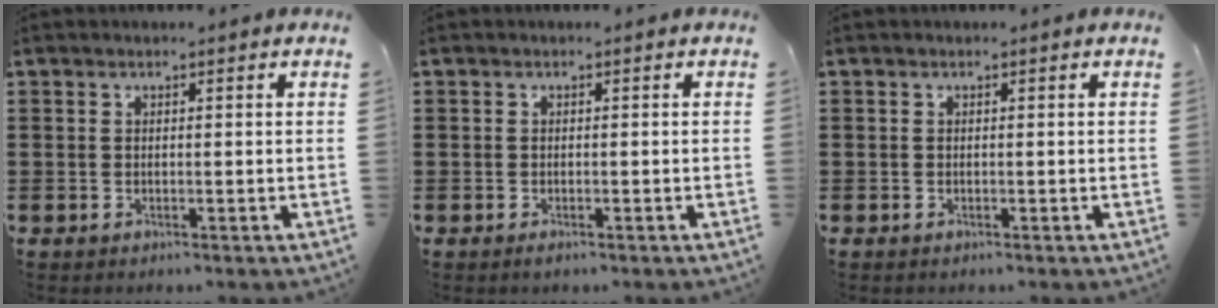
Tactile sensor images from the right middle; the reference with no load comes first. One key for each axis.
{"total": 0.6, "fx": -0.5, "fy": 0.3, "fz": 0.1, "tx": -0.002, "ty": 0.000, "tz": -0.010}
{"total": 0.0}